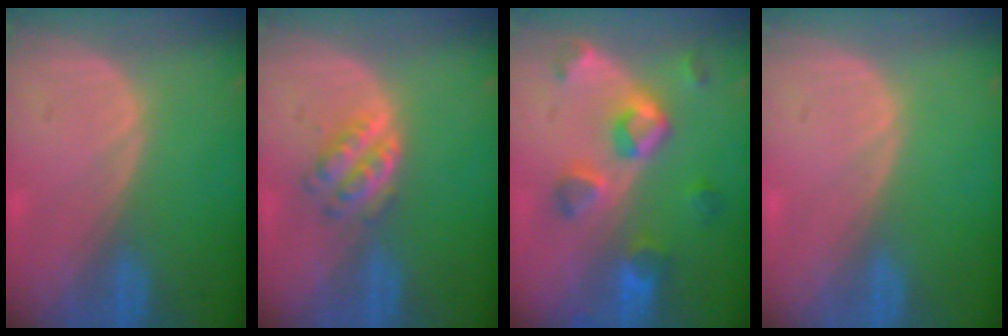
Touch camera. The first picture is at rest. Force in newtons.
{"total": 4.1, "press": 4.0, "slide": 0.9}
{"total": 7.3, "press": 7.1, "slide": 1.7}
{"total": 0.0}